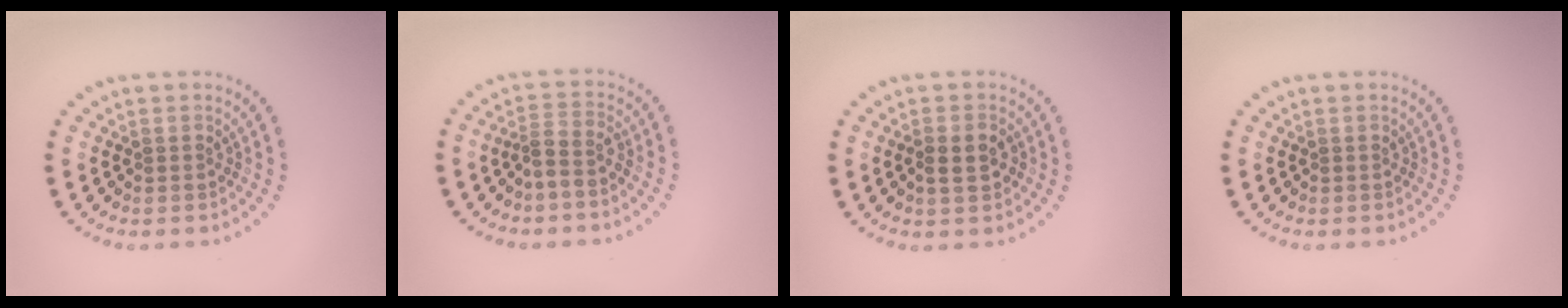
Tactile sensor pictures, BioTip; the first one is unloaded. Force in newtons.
{"total": 2.3, "press": 1.6, "slide": 1.6}
{"total": 2.4, "press": 2.4, "slide": 0.5}
{"total": 0.0}